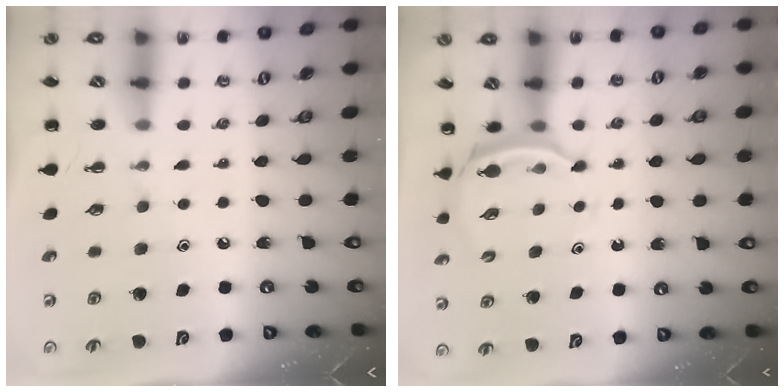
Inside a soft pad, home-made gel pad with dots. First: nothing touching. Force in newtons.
{"total": 3.9, "press": 3.9, "slide": 0.6}